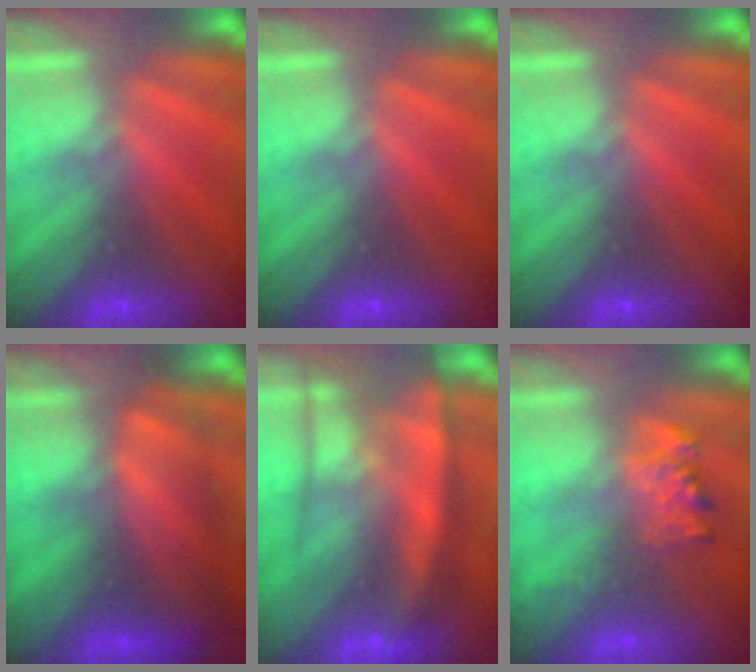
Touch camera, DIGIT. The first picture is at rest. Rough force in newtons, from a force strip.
{"total": 0.0}
{"total": 0.0}
{"total": 13.7}
{"total": 5.6}
{"total": 2.2}